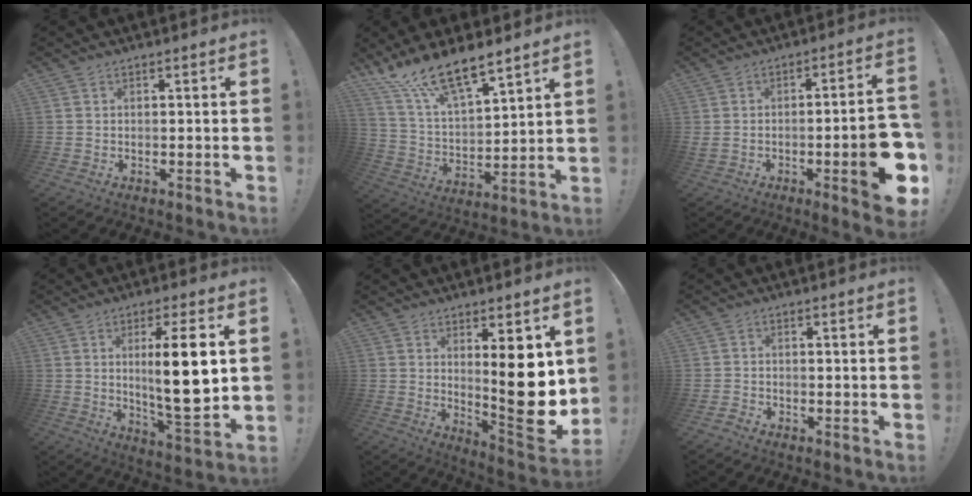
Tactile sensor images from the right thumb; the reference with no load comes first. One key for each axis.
{"total": 14.1, "fx": 12.1, "fy": 3.3, "fz": 6.4, "tx": -0.127, "ty": -0.091, "tz": 0.221}
{"total": 13.2, "fx": -3.9, "fy": 2.5, "fz": 12.4, "tx": -0.168, "ty": 0.011, "tz": -0.051}
{"total": 15.4, "fx": 2.4, "fy": 2.9, "fz": 14.9, "tx": -0.246, "ty": -0.019, "tz": 0.023}
{"total": 14.3, "fx": 3.1, "fy": 3.4, "fz": 13.5, "tx": -0.172, "ty": -0.040, "tz": 0.046}
{"total": 1.7, "fx": -1.5, "fy": 0.4, "fz": 0.5, "tx": -0.003, "ty": 0.004, "tz": -0.027}